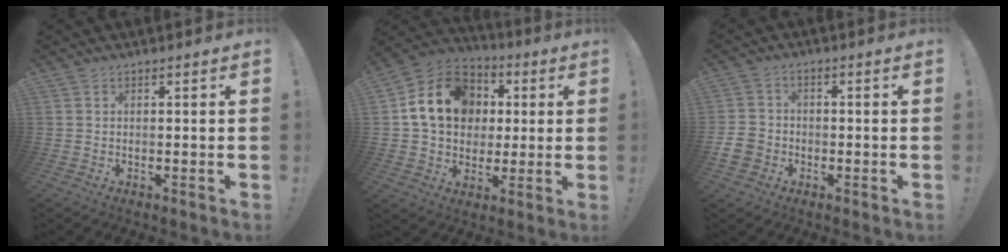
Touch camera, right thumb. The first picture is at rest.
{"total": 18.3, "force": [4.0, 14.8, 10.1], "torque": [-0.147, 0.003, 0.089]}
{"total": 6.8, "force": [-2.5, 5.6, 3.0], "torque": [-0.062, 0.015, -0.045]}